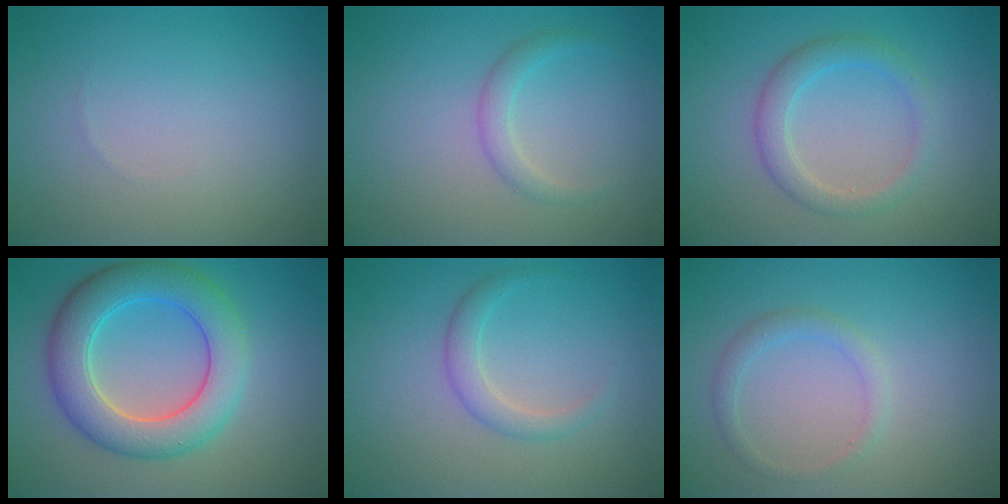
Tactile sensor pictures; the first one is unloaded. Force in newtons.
{"total": 1.6, "press": 1.6, "slide": 0.0}
{"total": 2.7, "press": 2.7, "slide": 0.1}
{"total": 7.3, "press": 7.3, "slide": 0.4}
{"total": 2.0, "press": 2.0, "slide": 0.2}
{"total": 1.5, "press": 1.5, "slide": 0.1}